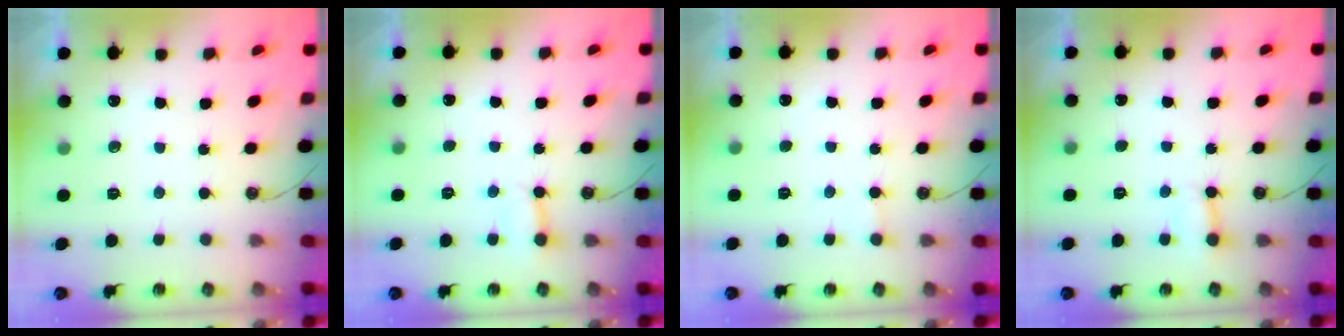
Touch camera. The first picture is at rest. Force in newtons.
{"total": 2.7, "press": 2.6, "slide": 0.6}
{"total": 1.7, "press": 1.7, "slide": 0.3}
{"total": 2.7, "press": 2.6, "slide": 0.6}